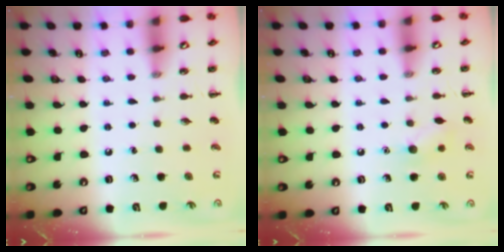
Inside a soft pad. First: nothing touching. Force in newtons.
{"total": 7.8, "press": 7.5, "slide": 2.0}